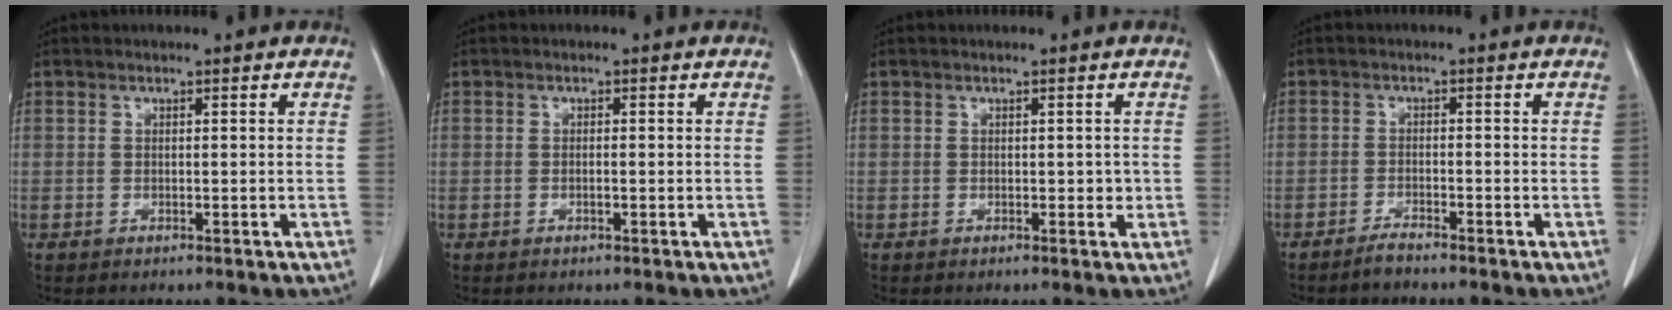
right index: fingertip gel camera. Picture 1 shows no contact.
{"total": 0.7, "force": [-0.3, 0.0, 0.7], "torque": [-0.017, -0.001, -0.003]}
{"total": 1.1, "force": [0.0, 0.8, 0.7], "torque": [-0.005, 0.004, 0.001]}
{"total": 2.0, "force": [-1.9, 0.0, 0.7], "torque": [-0.016, -0.003, -0.036]}